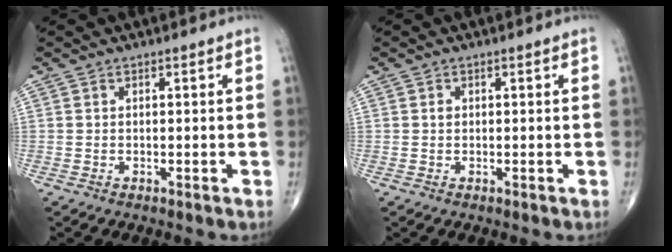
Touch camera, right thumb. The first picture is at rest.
{"total": 0.6, "force": [0.1, 0.5, 0.3], "torque": [-0.004, 0.001, 0.002]}